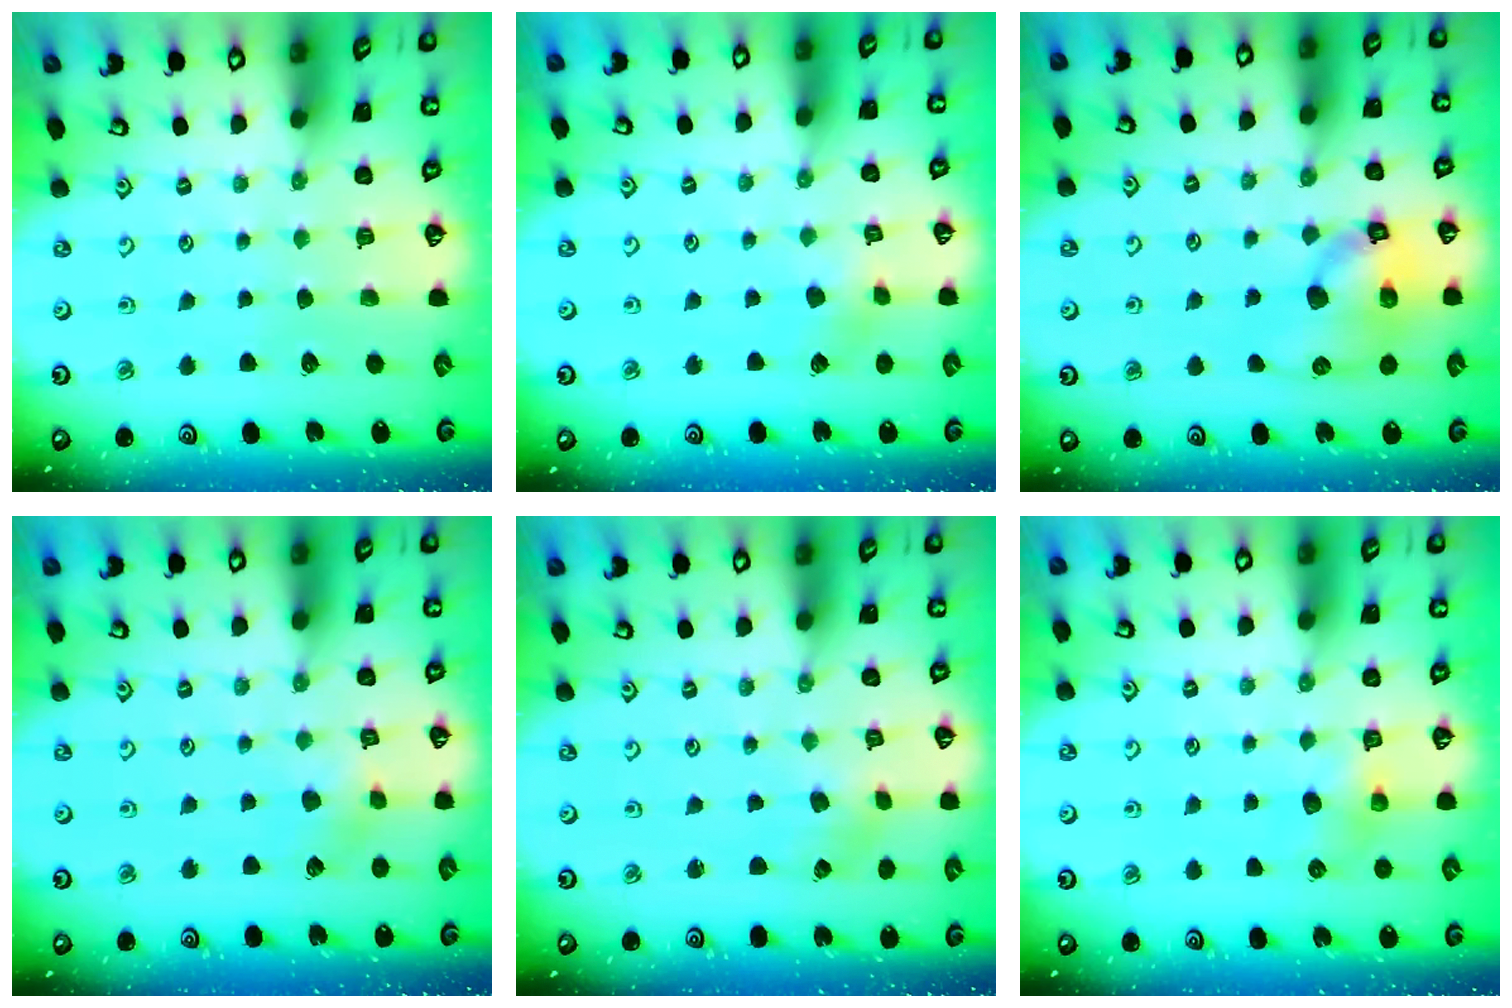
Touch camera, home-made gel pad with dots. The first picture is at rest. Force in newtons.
{"total": 3.9, "press": 3.9, "slide": 0.6}
{"total": 13.0, "press": 12.8, "slide": 2.3}
{"total": 3.8, "press": 3.7, "slide": 0.7}
{"total": 3.6, "press": 3.5, "slide": 0.4}
{"total": 5.6, "press": 5.5, "slide": 0.4}